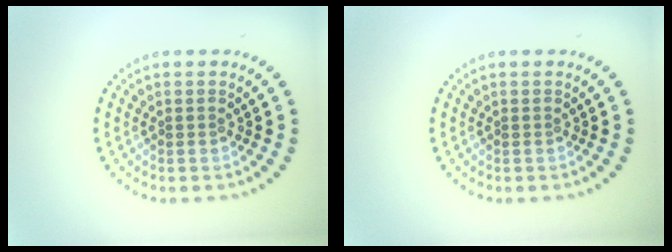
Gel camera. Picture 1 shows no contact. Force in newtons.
{"total": 0.0}